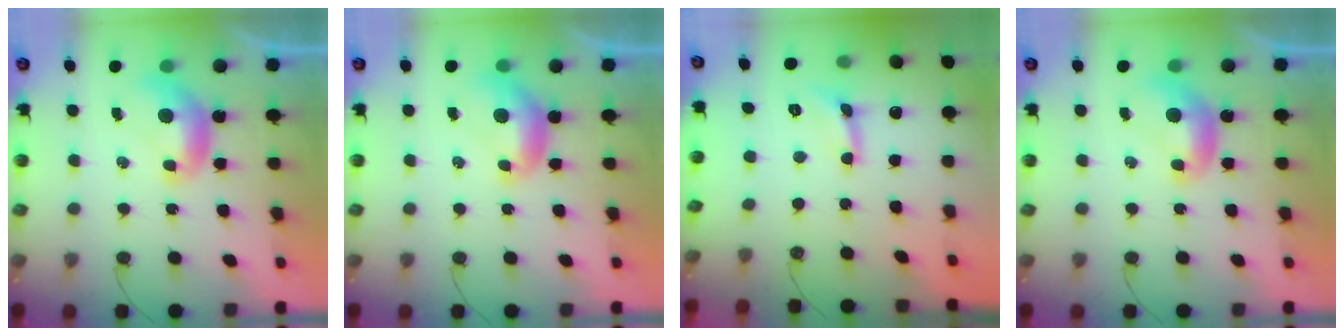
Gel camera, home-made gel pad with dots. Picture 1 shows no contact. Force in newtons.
{"total": 0.0}
{"total": 1.6, "press": 1.5, "slide": 0.4}
{"total": 0.0}